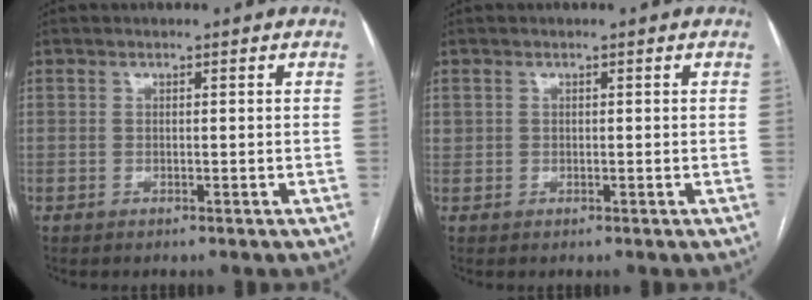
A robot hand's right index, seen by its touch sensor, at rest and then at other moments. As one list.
[{"total": 0.6, "force": [0.3, 0.6, 0.0], "torque": [0.005, 0.006, 0.005]}]